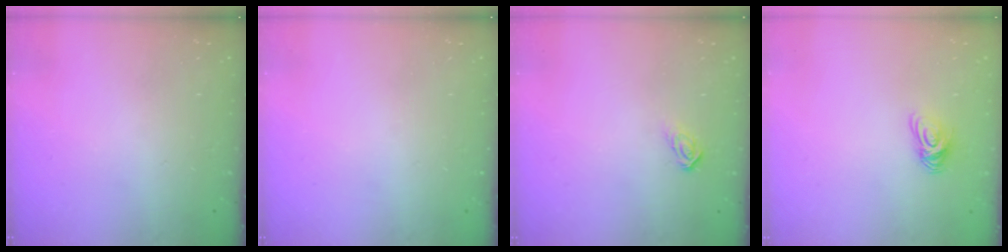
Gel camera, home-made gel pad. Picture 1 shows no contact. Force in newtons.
{"total": 0.0}
{"total": 5.0, "press": 5.0, "slide": 0.2}
{"total": 5.5, "press": 5.5, "slide": 0.7}